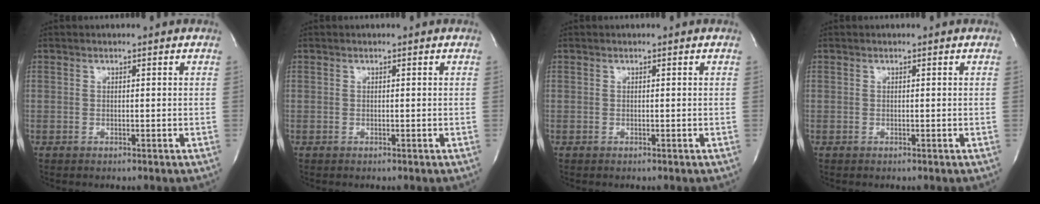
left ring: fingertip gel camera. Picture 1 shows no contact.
{"total": 0.0}
{"total": 0.0}
{"total": 0.0}